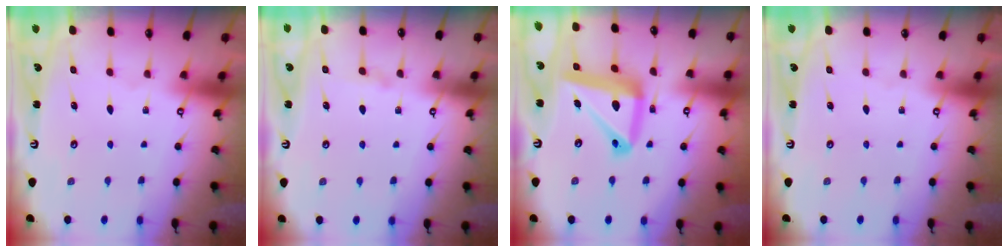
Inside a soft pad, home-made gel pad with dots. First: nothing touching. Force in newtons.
{"total": 0.0}
{"total": 17.2, "press": 17.1, "slide": 1.9}
{"total": 0.0}